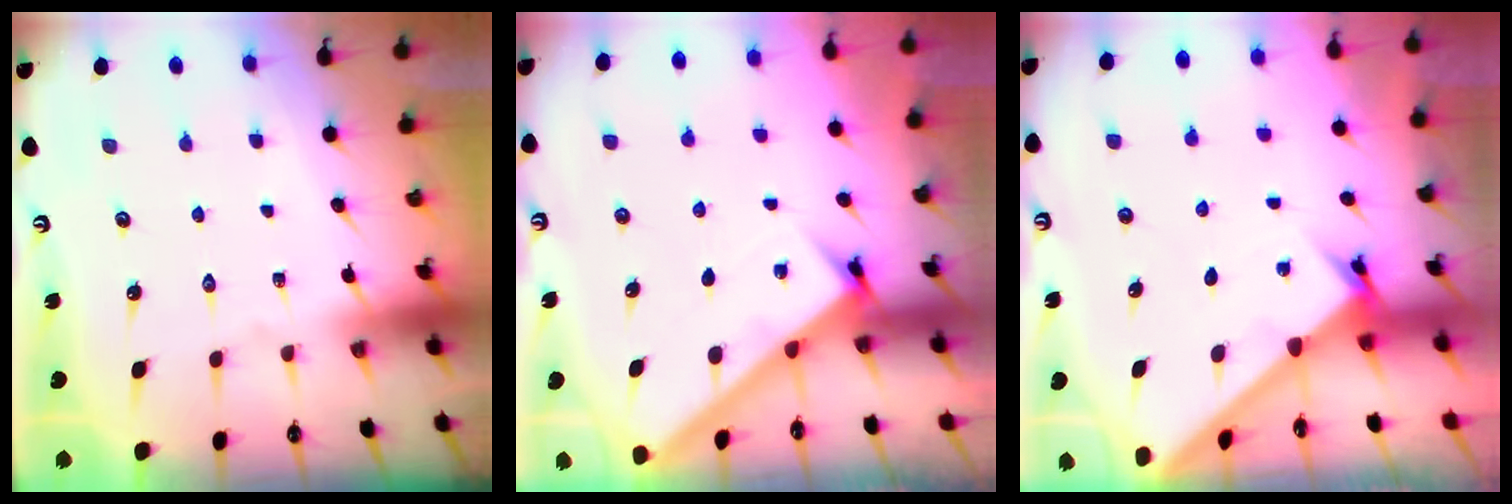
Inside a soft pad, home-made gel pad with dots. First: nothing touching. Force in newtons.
{"total": 3.1, "press": 3.1, "slide": 0.2}
{"total": 1.8, "press": 1.8, "slide": 0.2}